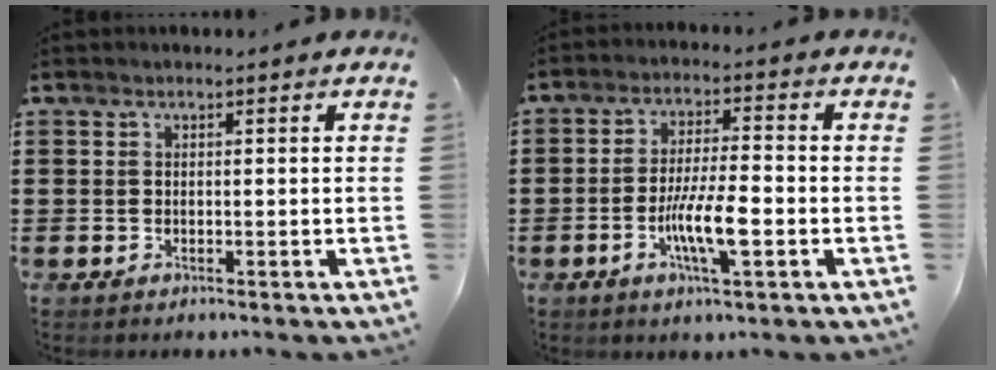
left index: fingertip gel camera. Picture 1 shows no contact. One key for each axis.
{"total": 8.0, "fx": -2.5, "fy": 1.9, "fz": 7.4, "tx": -0.146, "ty": -0.004, "tz": -0.048}